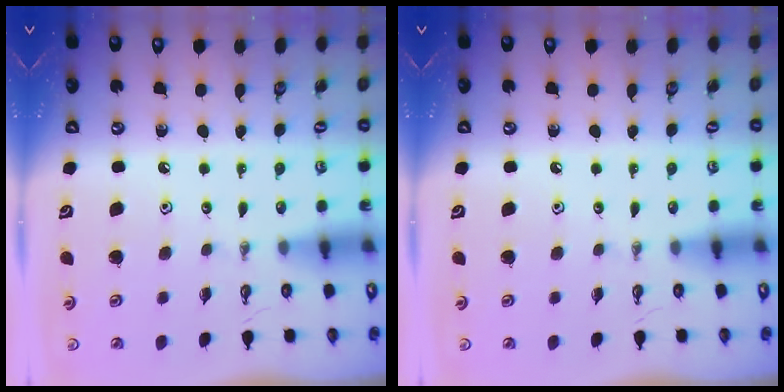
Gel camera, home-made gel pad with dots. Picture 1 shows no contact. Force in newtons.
{"total": 0.0}